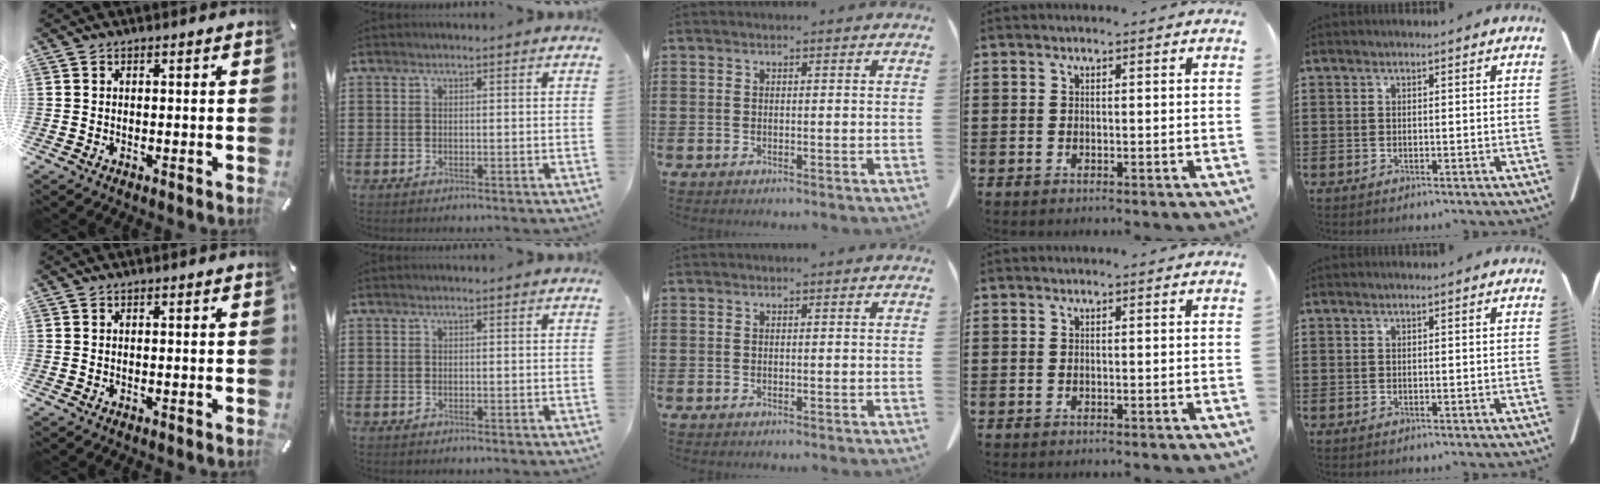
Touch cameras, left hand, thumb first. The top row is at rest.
{}